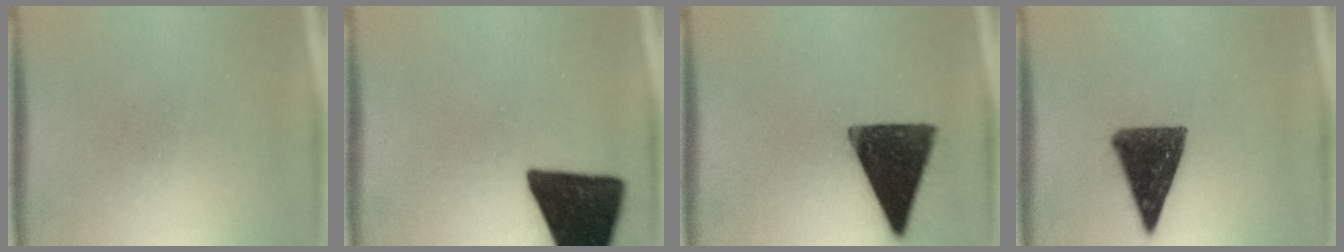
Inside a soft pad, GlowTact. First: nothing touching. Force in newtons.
{"total": 18.8}
{"total": 14.9}
{"total": 12.2}